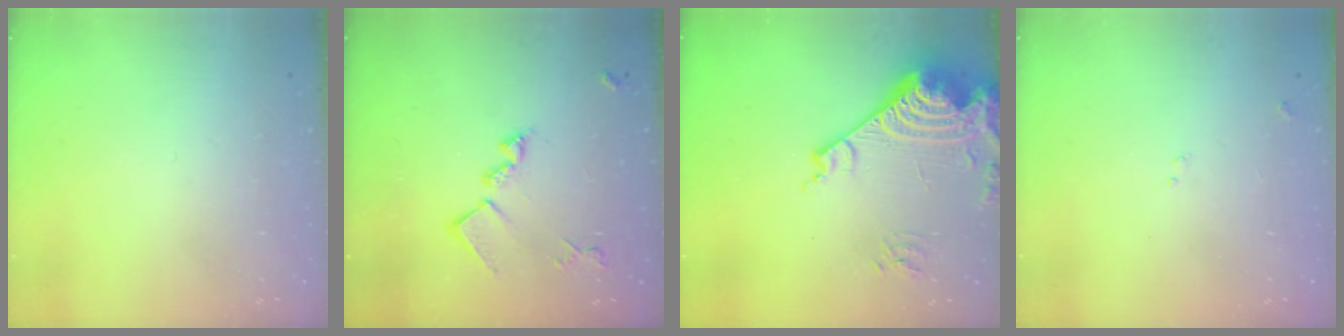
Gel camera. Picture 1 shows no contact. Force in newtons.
{"total": 13.9, "press": 13.9, "slide": 0.2}
{"total": 17.7, "press": 17.5, "slide": 2.3}
{"total": 8.6, "press": 8.5, "slide": 0.8}